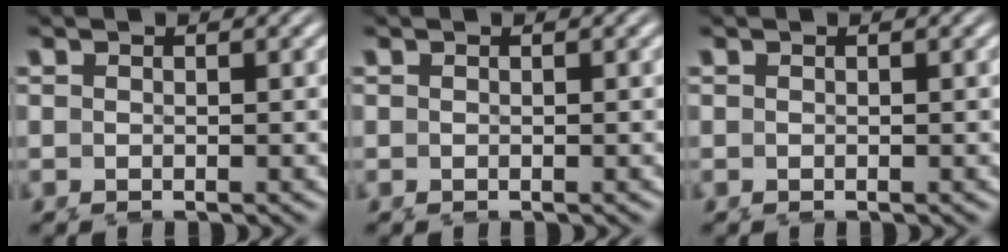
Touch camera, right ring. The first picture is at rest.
{"total": 0.0}
{"total": 0.0}